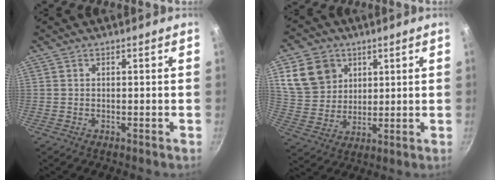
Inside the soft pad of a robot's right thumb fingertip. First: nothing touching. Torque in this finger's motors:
{"motor_torque": [0.22, 2.85, 0.33, -0.32, 0.07]}